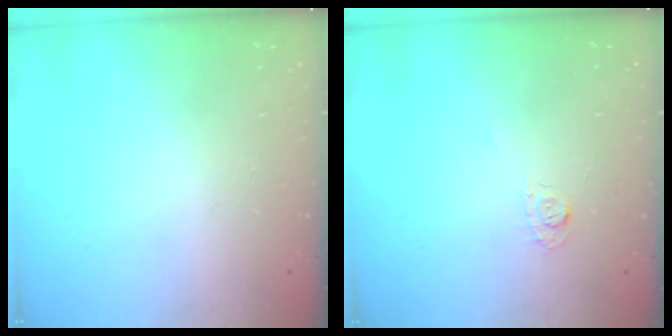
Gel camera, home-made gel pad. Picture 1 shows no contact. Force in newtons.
{"total": 4.3, "press": 4.2, "slide": 0.6}